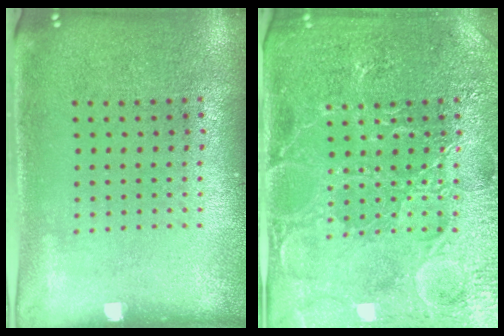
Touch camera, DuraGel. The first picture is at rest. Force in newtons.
{"total": 4.7, "press": 4.6, "slide": 1.2}